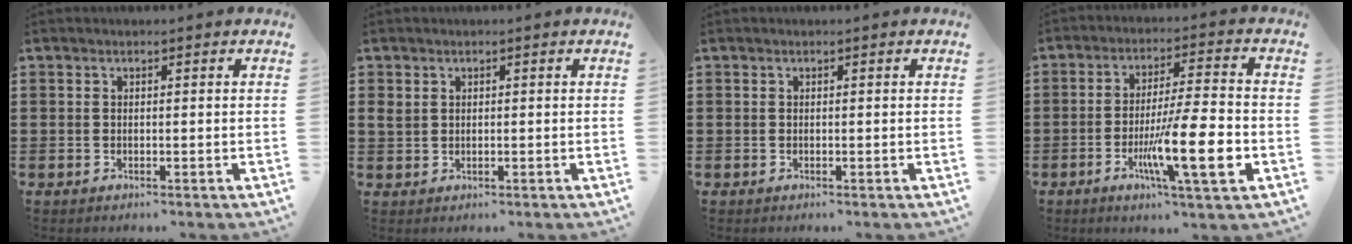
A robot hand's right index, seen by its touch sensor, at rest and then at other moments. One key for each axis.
{"total": 1.3, "fx": 0.7, "fy": 1.0, "fz": 0.6, "tx": -0.015, "ty": 0.004, "tz": 0.012}
{"total": 0.0}
{"total": 12.6, "fx": -4.0, "fy": 1.5, "fz": 11.8, "tx": -0.218, "ty": -0.012, "tz": -0.071}